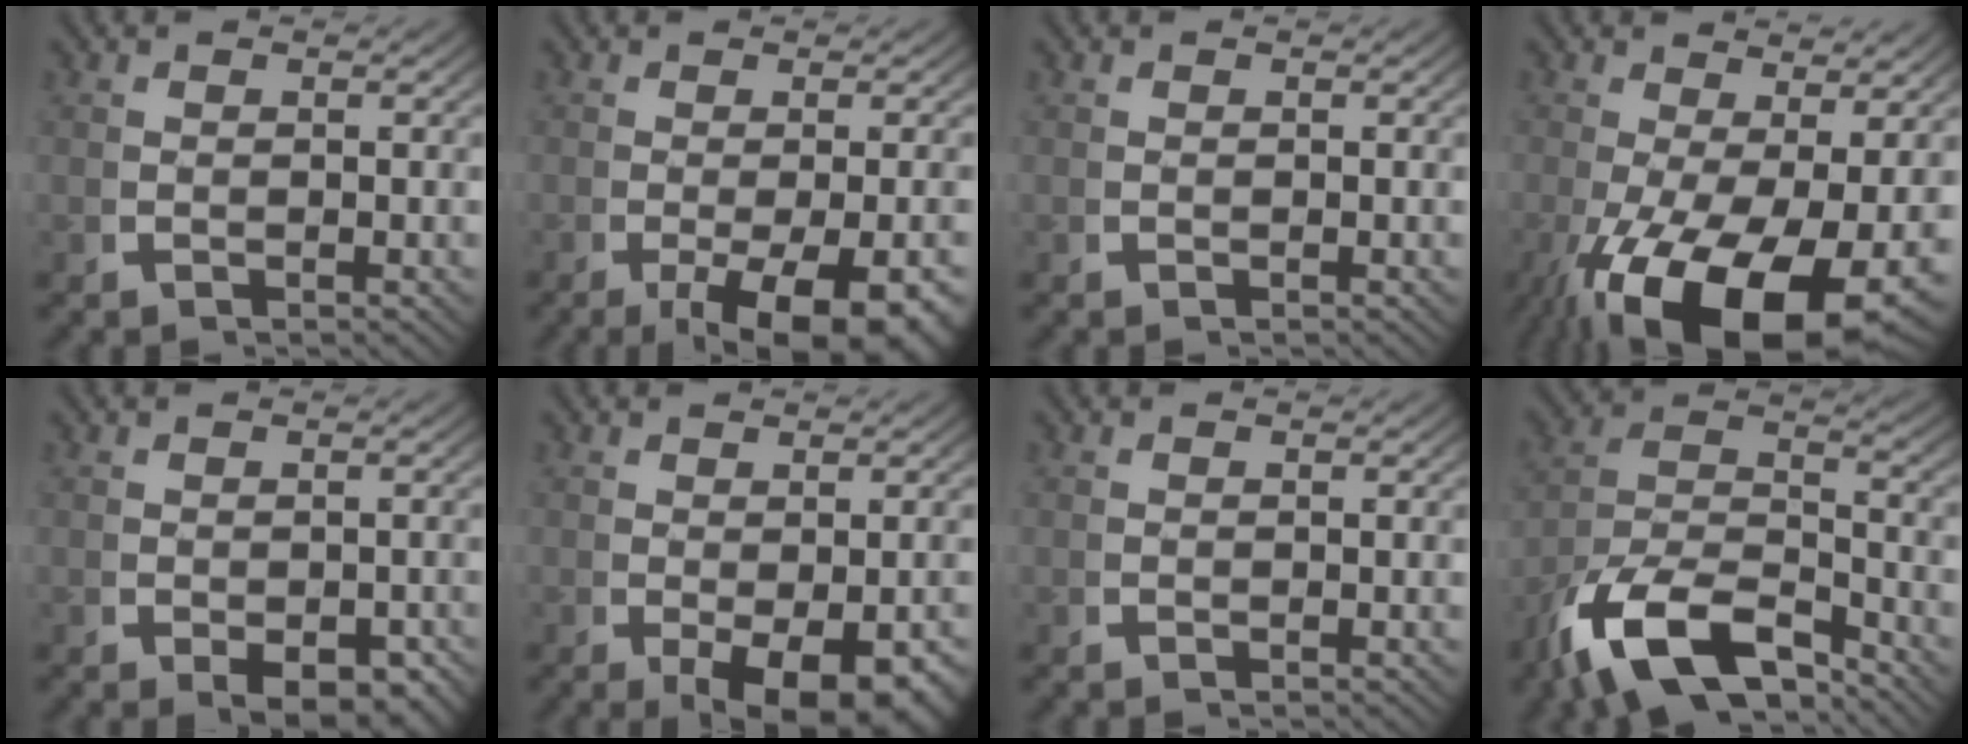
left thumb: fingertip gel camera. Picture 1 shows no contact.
{"total": 7.1, "force": [-3.1, 3.0, 5.7], "torque": [-0.090, -0.034, -0.030]}
{"total": 0.0}
{"total": 12.4, "force": [-3.9, 6.4, 9.8], "torque": [-0.184, -0.068, -0.026]}
{"total": 2.8, "force": [-0.9, 1.7, 2.1], "torque": [-0.034, -0.021, -0.004]}
{"total": 5.5, "force": [-1.6, 2.7, 4.5], "torque": [-0.080, -0.036, -0.004]}
{"total": 0.0}
{"total": 10.6, "force": [-4.3, 6.6, 7.0], "torque": [-0.157, -0.040, -0.067]}